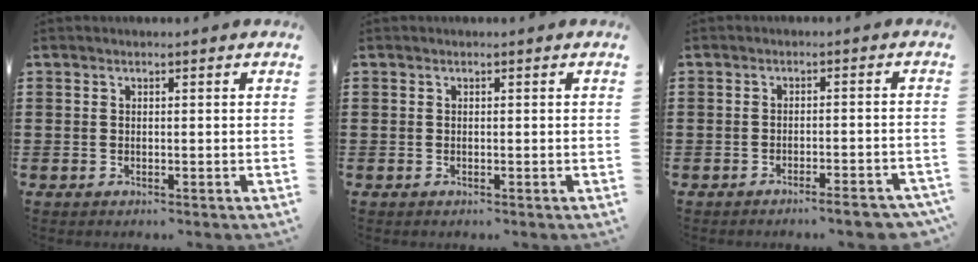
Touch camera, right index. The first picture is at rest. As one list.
[{"total": 0.0}, {"total": 3.7, "force": [-3.1, 0.0, 2.1], "torque": [-0.032, -0.008, -0.056]}]